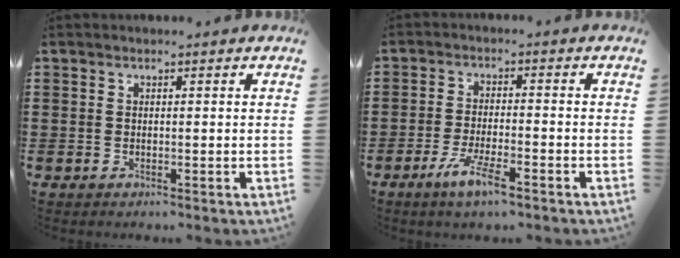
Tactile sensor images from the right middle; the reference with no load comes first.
{"total": 5.5, "force": [-3.4, 0.8, 4.3], "torque": [-0.088, -0.009, -0.062]}